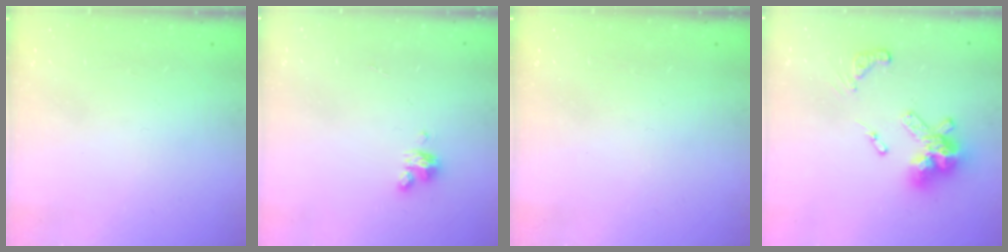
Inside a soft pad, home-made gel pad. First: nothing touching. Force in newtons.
{"total": 4.1, "press": 4.1, "slide": 0.3}
{"total": 0.0}
{"total": 13.7, "press": 13.6, "slide": 1.8}